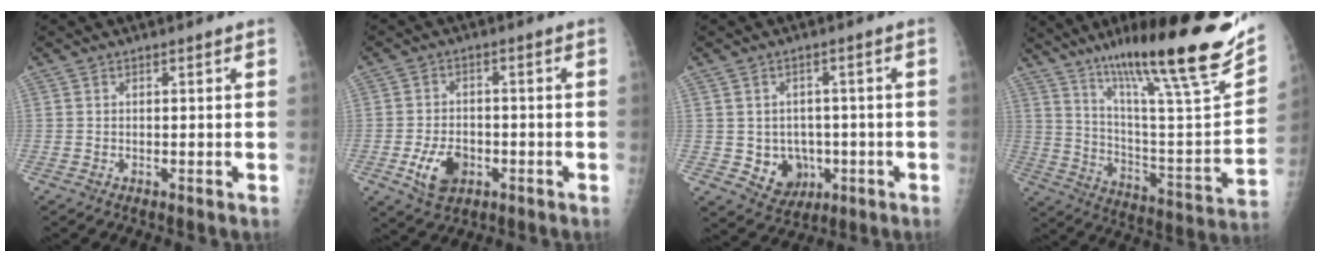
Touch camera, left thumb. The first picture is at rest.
{"total": 7.3, "force": [-2.7, 4.9, 4.7], "torque": [-0.073, 0.008, -0.042]}
{"total": 7.3, "force": [-1.3, 6.3, 3.3], "torque": [-0.016, 0.004, -0.005]}
{"total": 30.3, "force": [19.9, 4.0, 22.5], "torque": [-0.330, -0.070, 0.317]}